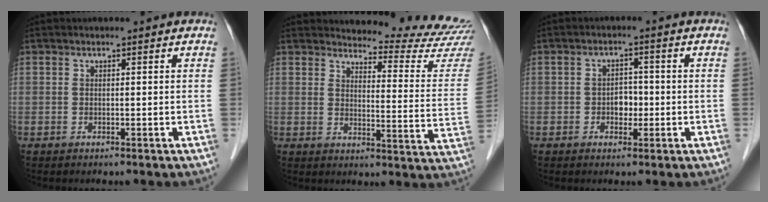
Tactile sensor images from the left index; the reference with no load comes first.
{"total": 14.9, "force": [14.7, -0.7, 2.0], "torque": [-0.021, -0.121, 0.157]}
{"total": 2.8, "force": [-0.7, 2.0, 1.9], "torque": [-0.026, 0.007, -0.011]}